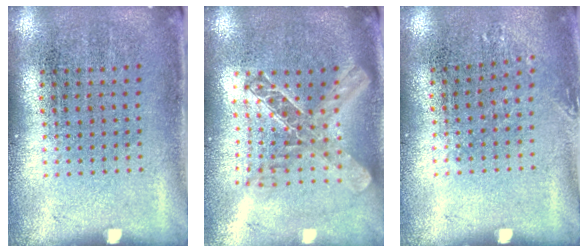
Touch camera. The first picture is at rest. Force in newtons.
{"total": 2.0, "press": 1.7, "slide": 1.0}
{"total": 0.8, "press": 0.8, "slide": 0.1}